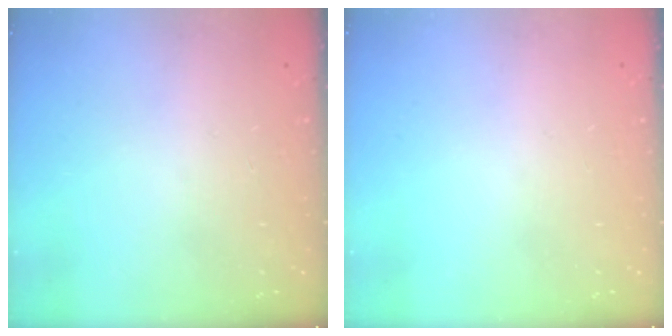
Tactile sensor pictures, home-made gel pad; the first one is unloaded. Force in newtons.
{"total": 0.0}